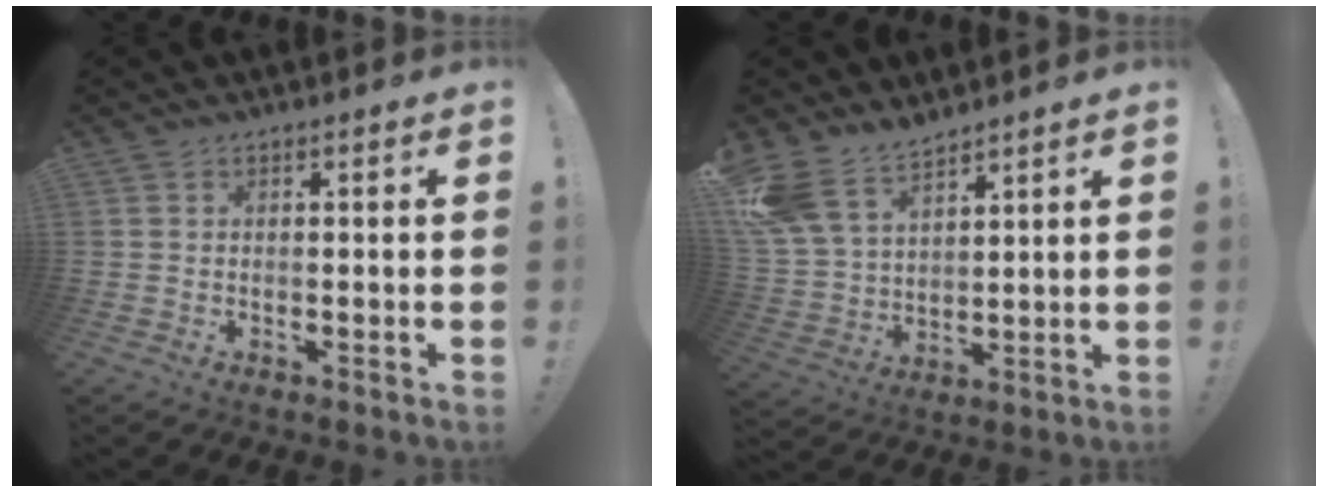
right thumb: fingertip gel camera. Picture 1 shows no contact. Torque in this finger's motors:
{"motor_torque": [-0.04, 1.56, 0.69, 0.42, 0.56]}